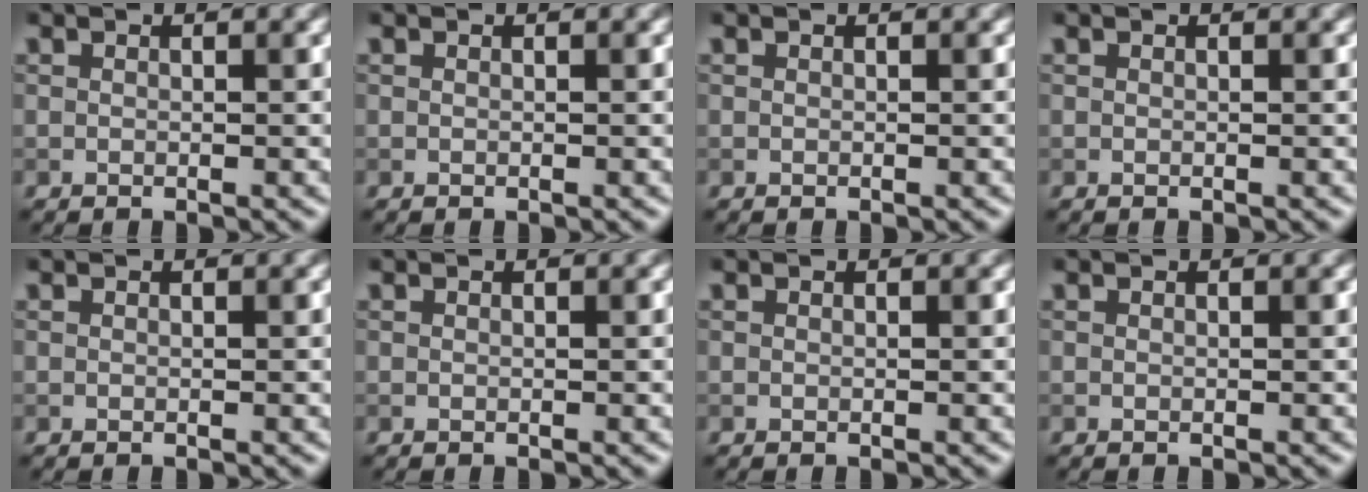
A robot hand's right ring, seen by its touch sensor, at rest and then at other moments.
{"total": 0.0}
{"total": 0.0}
{"total": 0.0}
{"total": 0.0}
{"total": 0.0}
{"total": 0.0}
{"total": 0.0}